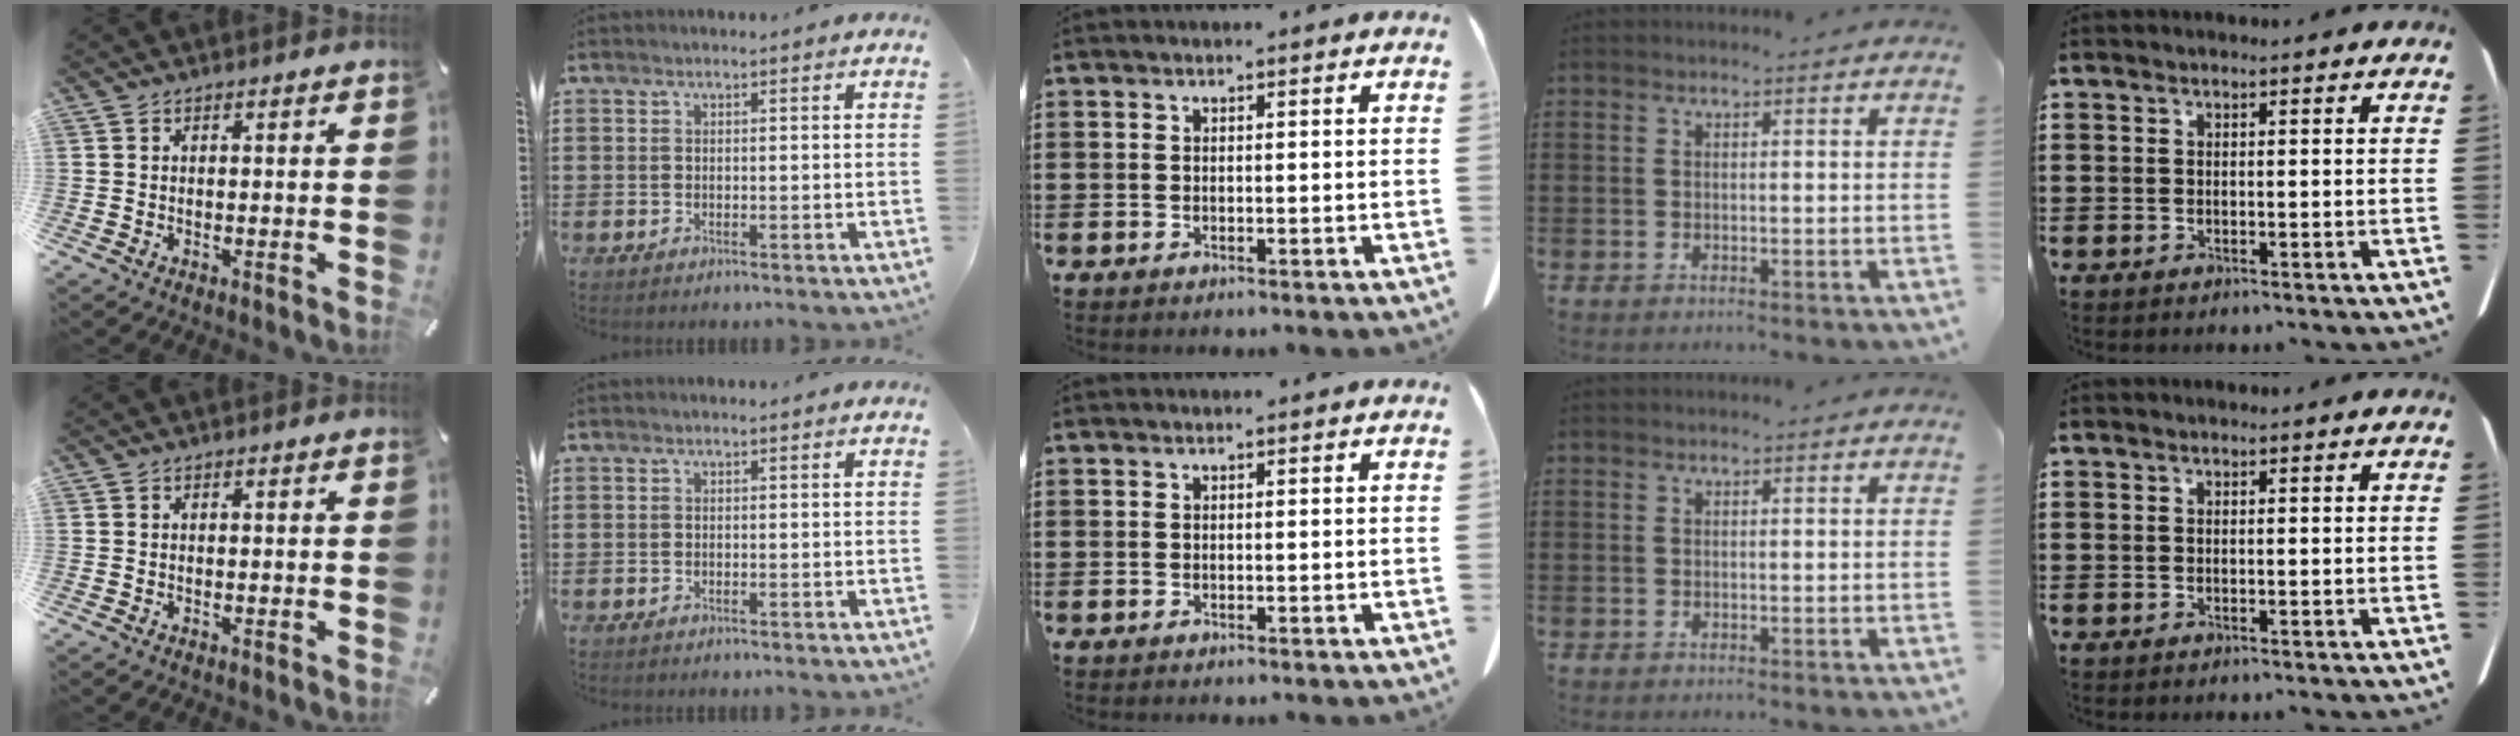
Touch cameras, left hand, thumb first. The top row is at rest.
{}